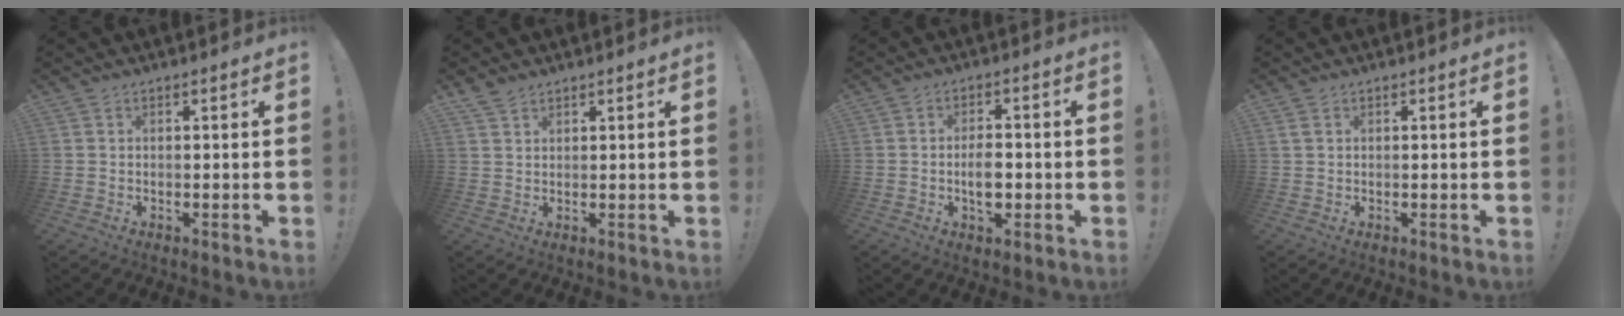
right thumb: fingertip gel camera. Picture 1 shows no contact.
{"total": 3.0, "force": [2.5, 1.5, 1.1], "torque": [-0.017, -0.014, 0.047]}
{"total": 5.9, "force": [-1.3, 3.5, 4.6], "torque": [-0.070, 0.000, -0.028]}
{"total": 1.6, "force": [0.8, 1.0, 0.9], "torque": [-0.026, 0.006, 0.017]}